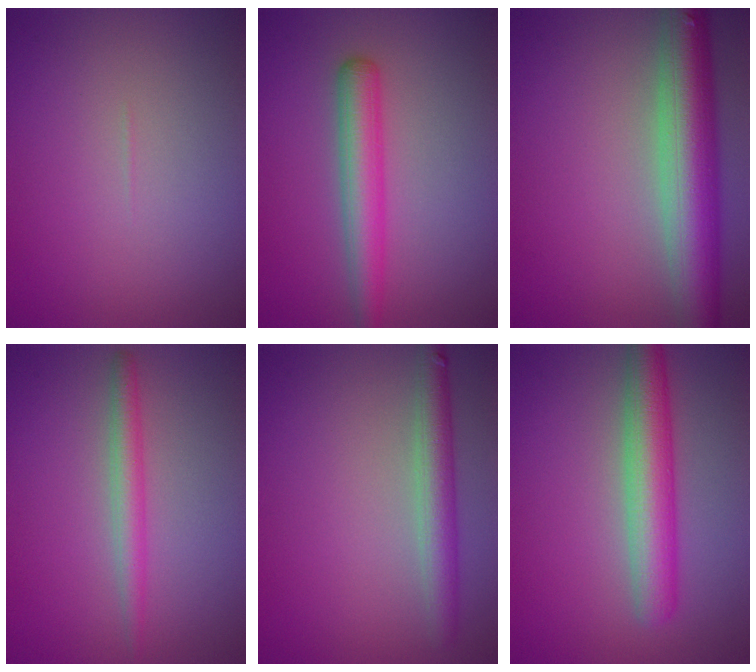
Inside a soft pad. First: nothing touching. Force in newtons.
{"total": 3.8, "press": 3.8, "slide": 0.1}
{"total": 8.2, "press": 8.1, "slide": 0.3}
{"total": 2.3, "press": 2.3, "slide": 0.0}
{"total": 3.3, "press": 3.3, "slide": 0.0}
{"total": 5.1, "press": 5.1, "slide": 0.1}